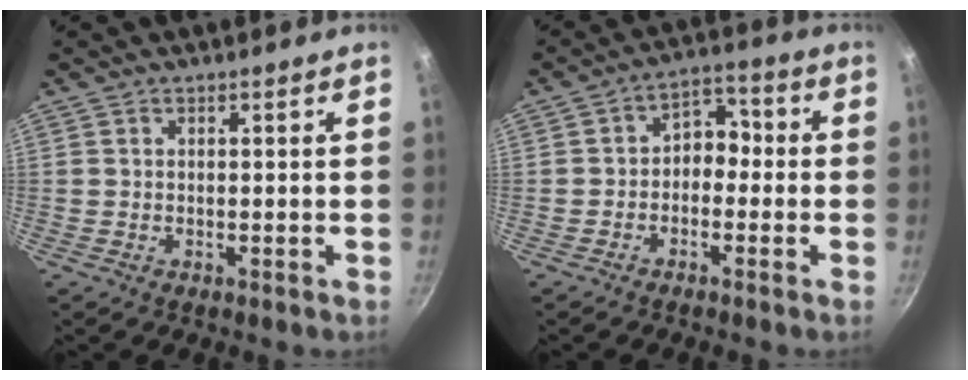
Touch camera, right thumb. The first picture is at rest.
{"total": 6.0, "force": [-1.0, 4.6, 3.8], "torque": [-0.017, 0.031, -0.032]}